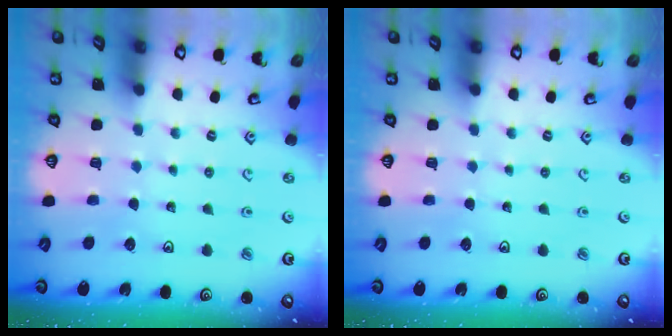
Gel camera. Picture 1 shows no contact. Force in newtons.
{"total": 0.0}